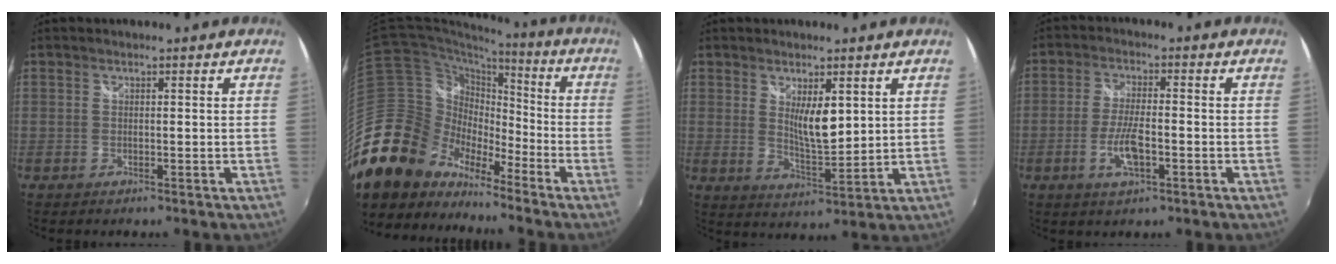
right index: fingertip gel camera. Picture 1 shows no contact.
{"total": 20.0, "force": [-14.5, 12.7, 5.4], "torque": [-0.136, 0.033, -0.265]}
{"total": 6.9, "force": [2.3, 2.4, 6.1], "torque": [-0.096, -0.014, 0.044]}
{"total": 7.0, "force": [-2.4, 2.2, 6.2], "torque": [-0.129, -0.004, -0.046]}